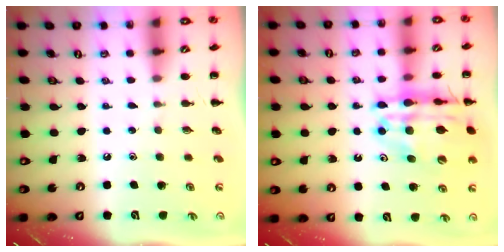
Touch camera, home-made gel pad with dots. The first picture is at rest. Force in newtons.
{"total": 18.3, "press": 18.0, "slide": 3.7}